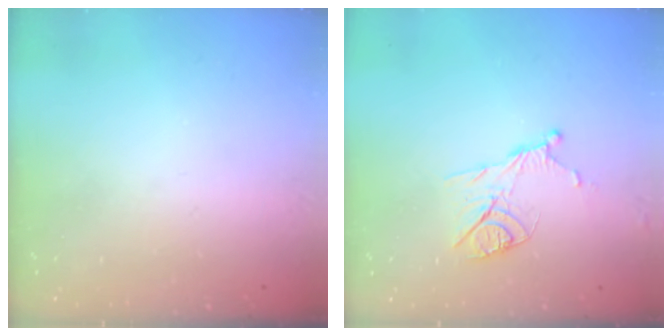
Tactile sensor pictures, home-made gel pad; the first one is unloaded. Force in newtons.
{"total": 10.9, "press": 10.9, "slide": 0.4}